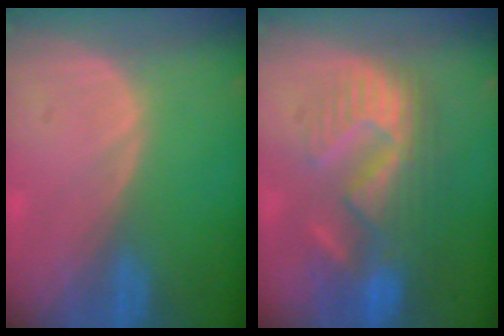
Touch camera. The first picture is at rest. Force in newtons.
{"total": 11.0, "press": 9.8, "slide": 5.0}